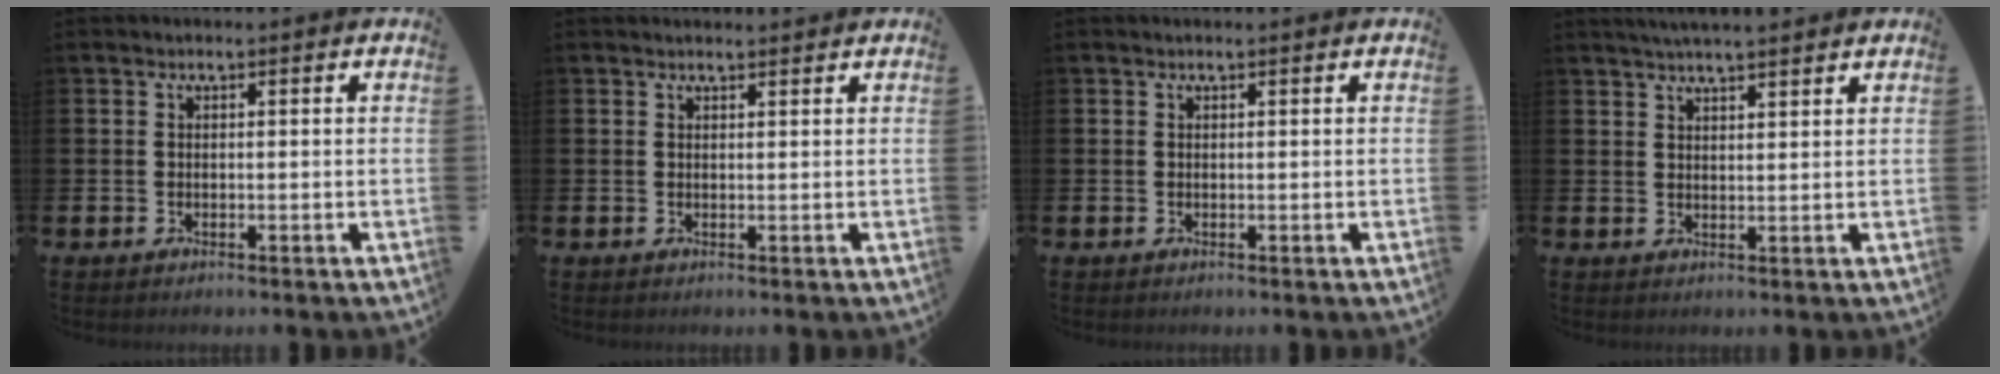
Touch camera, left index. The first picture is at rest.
{"total": 1.0, "force": [1.0, 0.1, 0.1], "torque": [0.010, -0.005, 0.015]}
{"total": 0.0}
{"total": 3.8, "force": [3.7, -0.1, 0.9], "torque": [-0.011, -0.015, 0.064]}